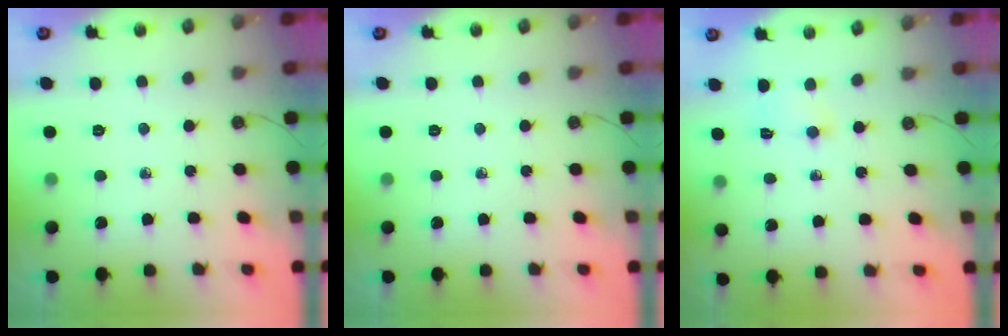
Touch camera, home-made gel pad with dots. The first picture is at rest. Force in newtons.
{"total": 0.0}
{"total": 2.4, "press": 2.3, "slide": 0.7}